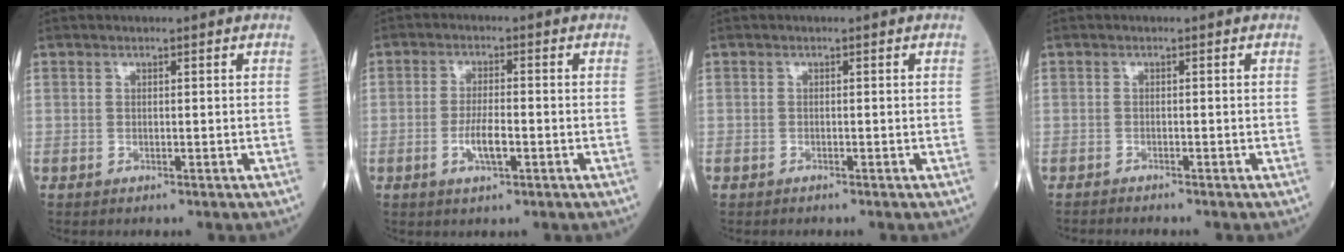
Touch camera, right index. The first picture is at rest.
{"total": 4.2, "force": [-1.3, 1.0, 3.9], "torque": [-0.080, 0.000, -0.019]}
{"total": 0.0}
{"total": 1.9, "force": [-1.8, -0.2, 0.6], "torque": [-0.009, -0.003, -0.027]}